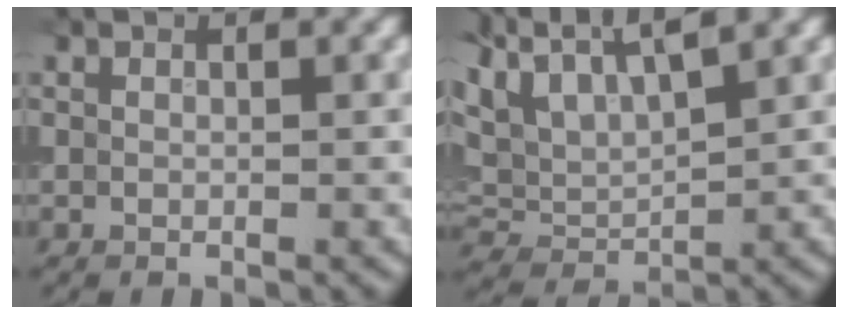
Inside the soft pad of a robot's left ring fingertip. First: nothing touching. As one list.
[{"total": 7.0, "force": [4.8, 2.5, 4.4], "torque": [-0.116, 0.015, 0.080]}]